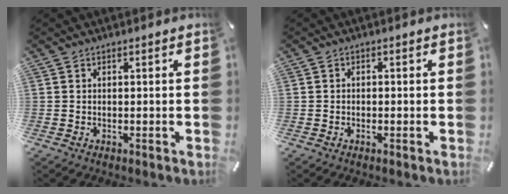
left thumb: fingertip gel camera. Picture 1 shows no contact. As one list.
[{"total": 0.8, "force": [-0.5, 0.5, 0.3], "torque": [-0.006, 0.001, -0.011]}]